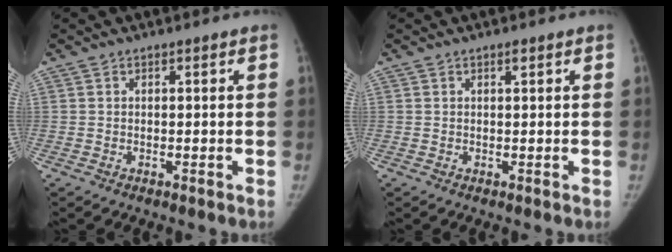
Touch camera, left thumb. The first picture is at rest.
{"total": 0.7, "force": [0.4, 0.2, 0.5], "torque": [-0.008, -0.001, 0.006]}